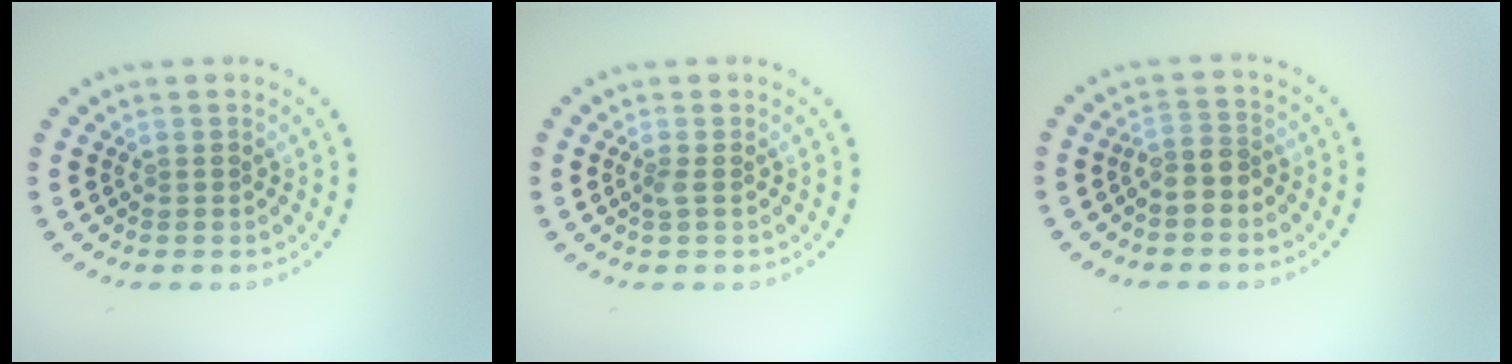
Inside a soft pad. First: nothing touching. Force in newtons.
{"total": 0.7, "press": 0.5, "slide": 0.4}
{"total": 2.2, "press": 1.9, "slide": 1.2}